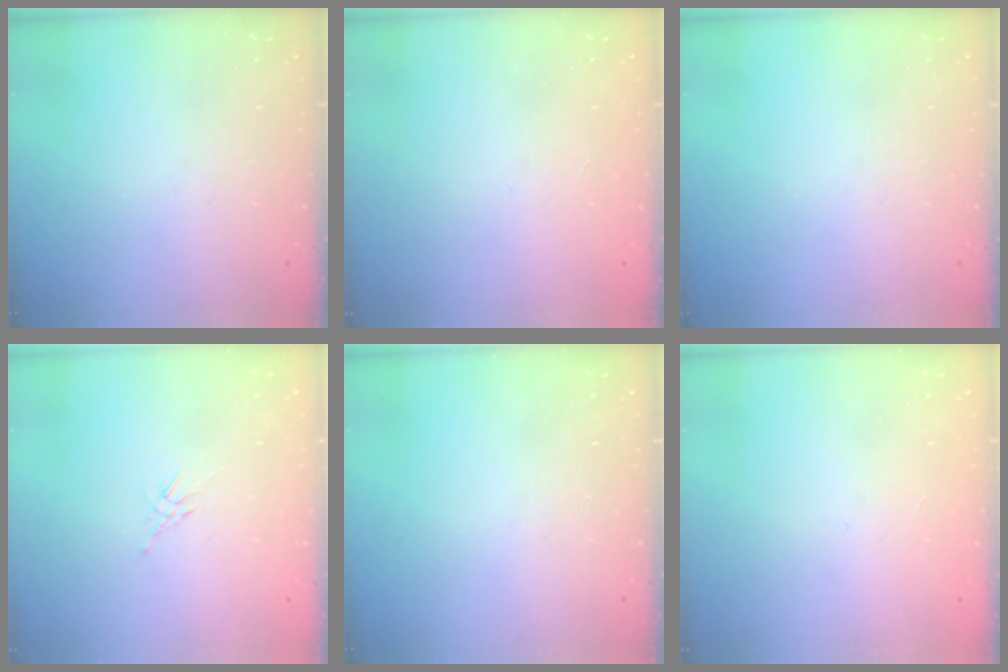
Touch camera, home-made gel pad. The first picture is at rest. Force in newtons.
{"total": 0.8, "press": 0.8, "slide": 0.2}
{"total": 0.0}
{"total": 2.1, "press": 2.0, "slide": 0.5}
{"total": 0.0}
{"total": 0.8, "press": 0.8, "slide": 0.2}